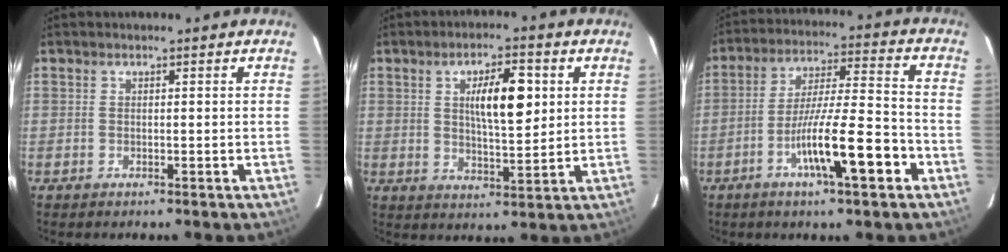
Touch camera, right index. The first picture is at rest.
{"total": 8.9, "force": [2.2, 2.5, 8.2], "torque": [-0.135, 0.007, 0.041]}
{"total": 12.9, "force": [-5.7, 1.1, 11.5], "torque": [-0.198, 0.002, -0.097]}